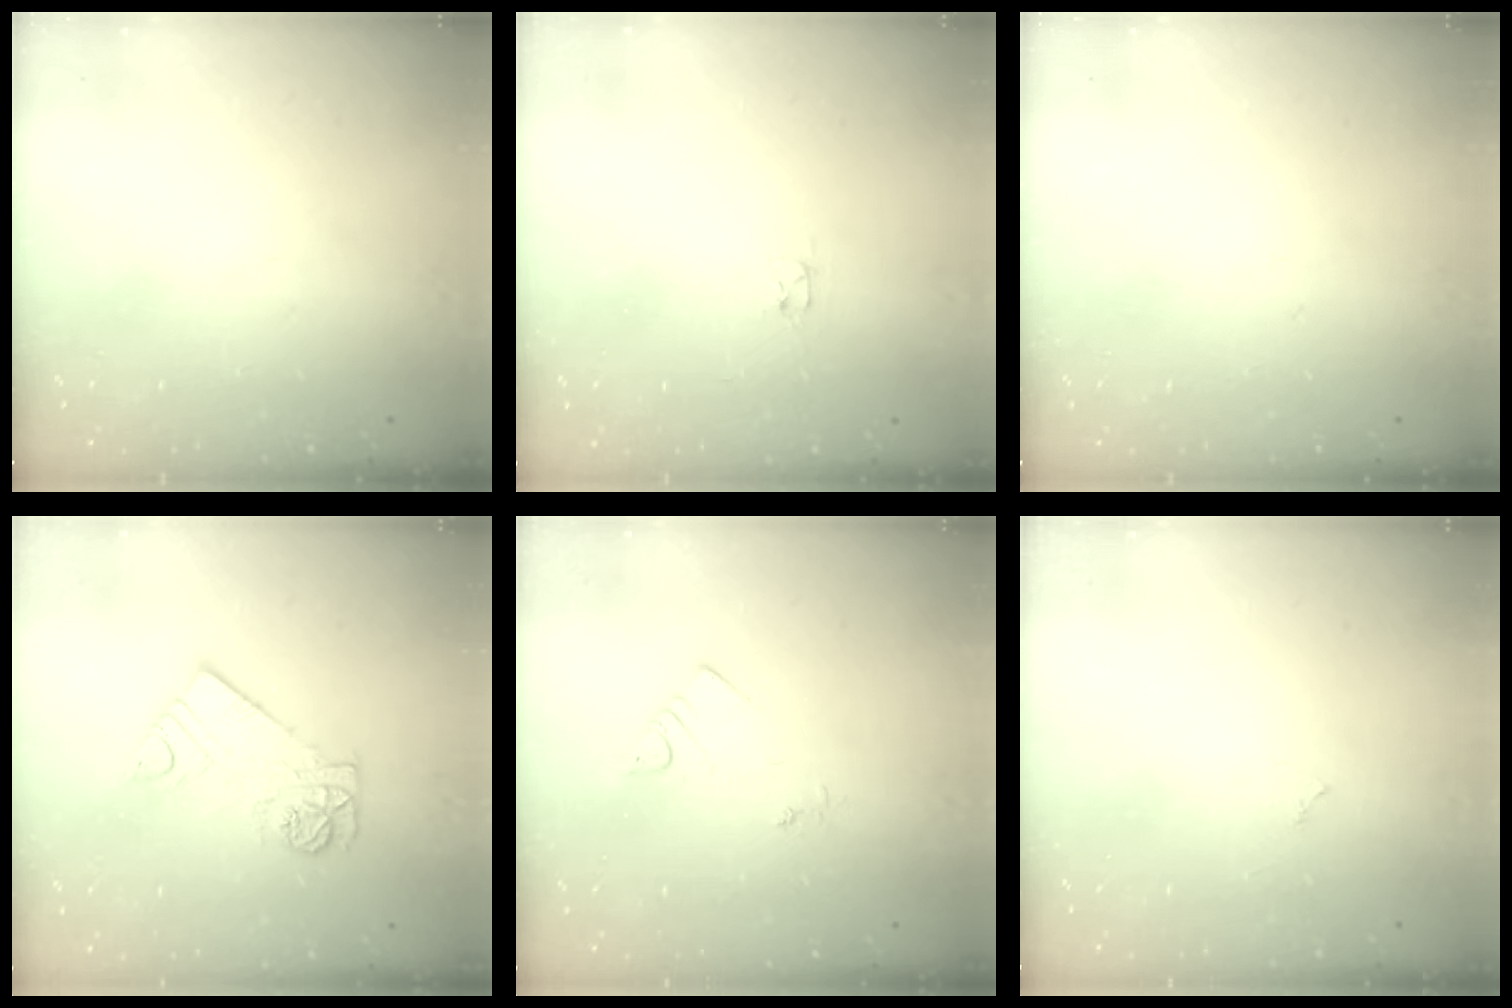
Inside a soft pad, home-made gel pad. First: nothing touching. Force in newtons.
{"total": 2.4, "press": 2.3, "slide": 0.4}
{"total": 0.0}
{"total": 10.7, "press": 10.7, "slide": 0.6}
{"total": 3.1, "press": 3.0, "slide": 0.4}
{"total": 1.8, "press": 1.8, "slide": 0.3}